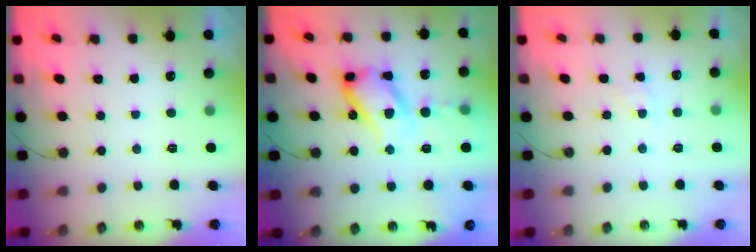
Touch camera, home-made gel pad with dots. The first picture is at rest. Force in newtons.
{"total": 17.7, "press": 17.6, "slide": 1.9}
{"total": 1.4, "press": 1.4, "slide": 0.3}